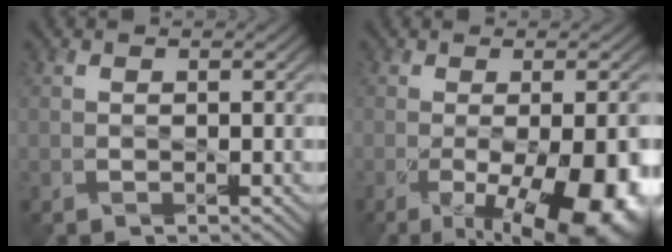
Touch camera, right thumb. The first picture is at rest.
{"total": 13.2, "force": [-4.7, 4.4, 11.5], "torque": [-0.143, -0.038, -0.046]}